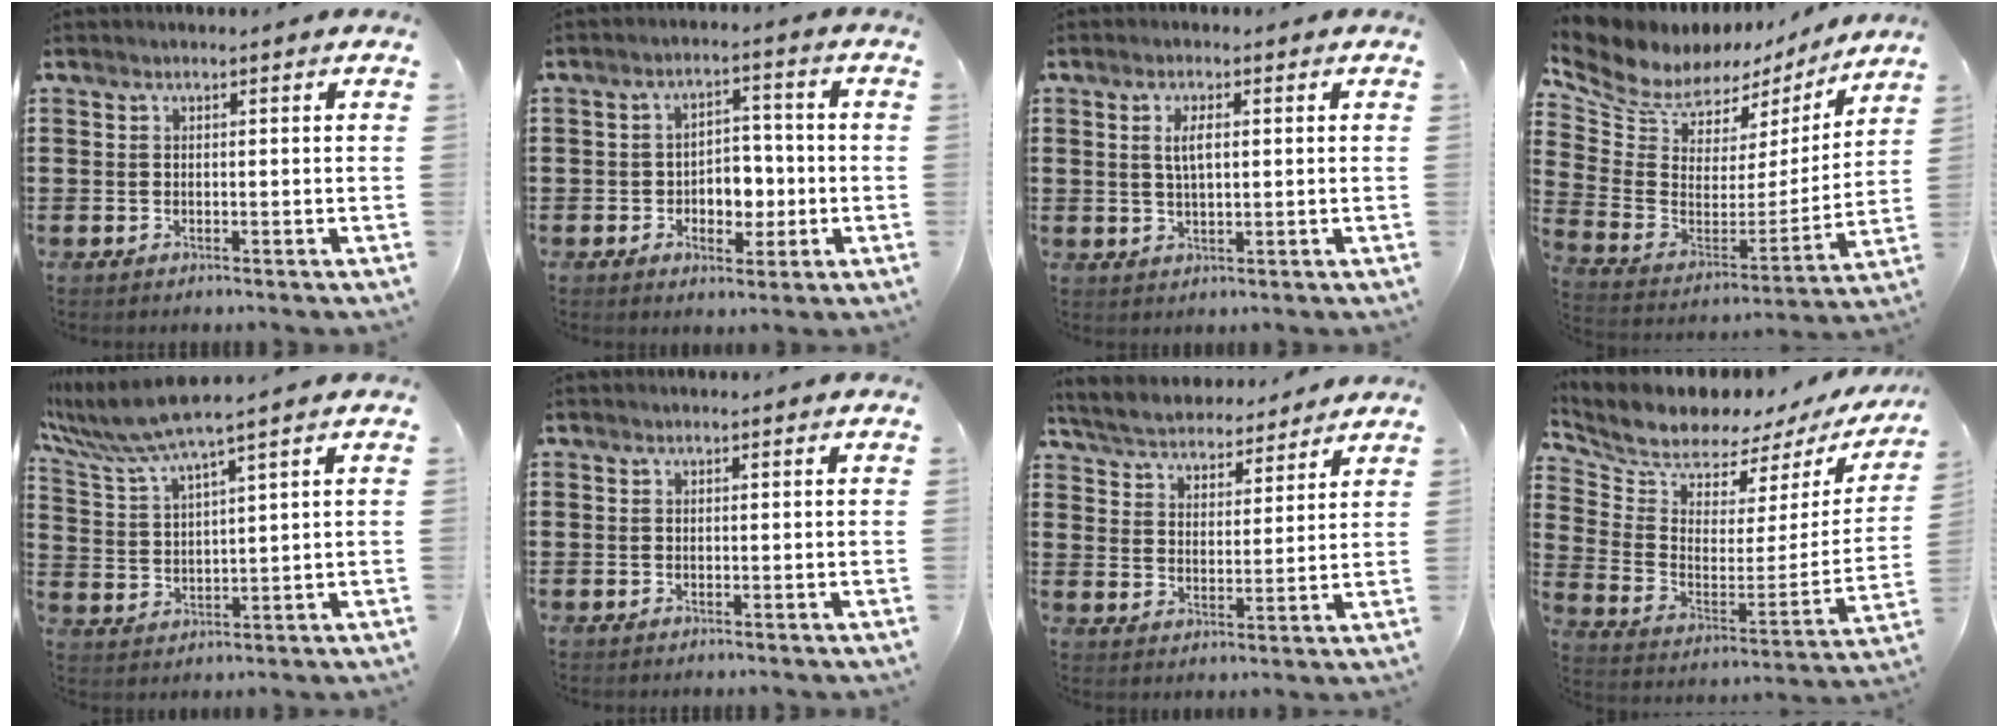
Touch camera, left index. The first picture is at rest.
{"total": 4.6, "force": [-1.1, 3.5, 2.9], "torque": [-0.055, 0.007, -0.026]}
{"total": 3.3, "force": [0.7, 1.2, 3.0], "torque": [-0.063, 0.007, 0.009]}
{"total": 7.7, "force": [6.8, 3.4, 1.1], "torque": [-0.069, -0.053, 0.121]}
{"total": 6.6, "force": [5.5, -0.3, 3.5], "torque": [-0.096, -0.025, 0.094]}
{"total": 0.0}
{"total": 4.7, "force": [4.7, 0.4, 0.2], "torque": [-0.030, -0.031, 0.079]}
{"total": 6.4, "force": [6.2, 1.5, 0.9], "torque": [-0.062, -0.056, 0.105]}